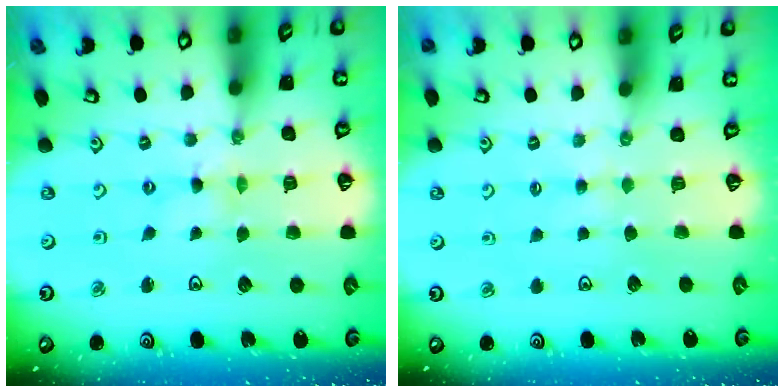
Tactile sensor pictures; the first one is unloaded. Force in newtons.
{"total": 2.7, "press": 2.7, "slide": 0.4}